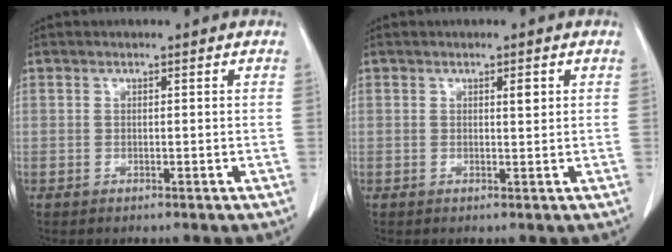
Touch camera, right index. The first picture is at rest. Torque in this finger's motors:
{"motor_torque": [-0.02, 0.05, -0.02, 0.00]}